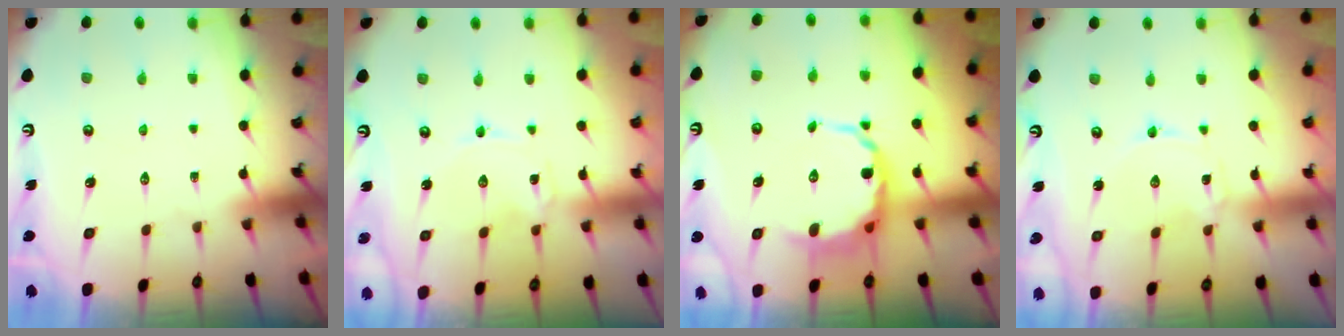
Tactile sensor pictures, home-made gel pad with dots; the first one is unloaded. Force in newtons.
{"total": 0.0}
{"total": 8.4, "press": 8.0, "slide": 2.5}
{"total": 0.0}